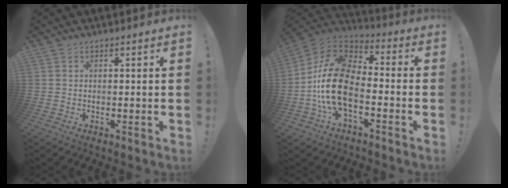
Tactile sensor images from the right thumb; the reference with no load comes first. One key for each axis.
{"total": 19.5, "fx": -4.2, "fy": 11.4, "fz": 15.3, "tx": -0.295, "ty": 0.033, "tz": -0.066}